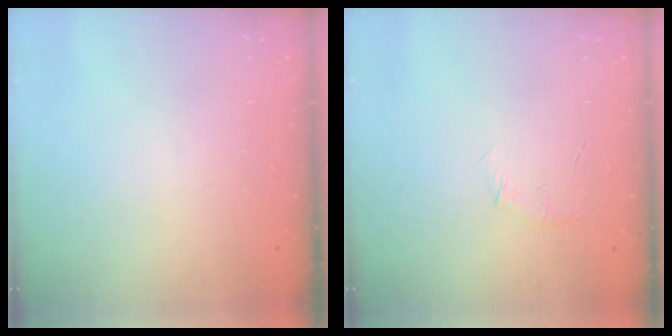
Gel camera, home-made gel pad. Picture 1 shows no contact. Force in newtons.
{"total": 5.2, "press": 5.0, "slide": 1.5}